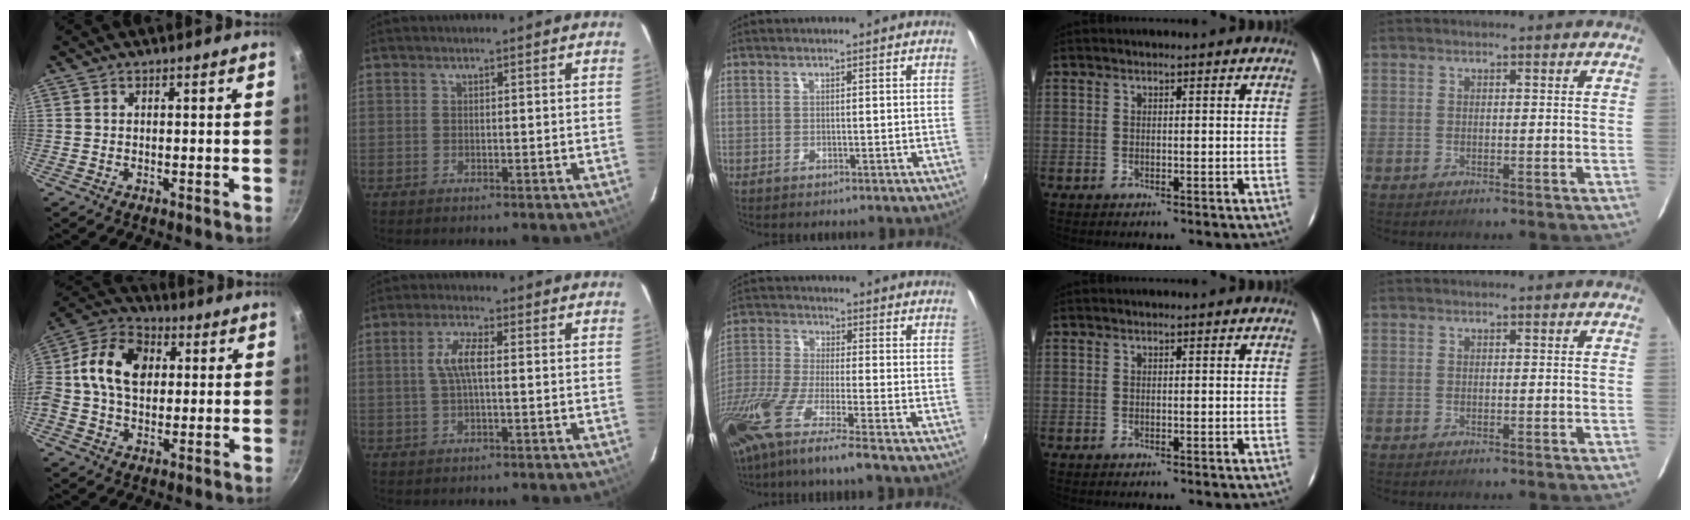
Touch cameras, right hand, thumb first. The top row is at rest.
{"thumb": {"total": 15.2, "force": [2.1, 11.0, 10.3], "torque": [-0.158, 0.024, 0.014]}, "index": {"total": 5.0, "force": [0.3, 1.3, 4.8], "torque": [-0.094, 0.007, 0.009]}, "middle": {"total": 15.3, "force": [-10.5, 0.9, 11.1], "torque": [-0.221, -0.058, -0.194]}}